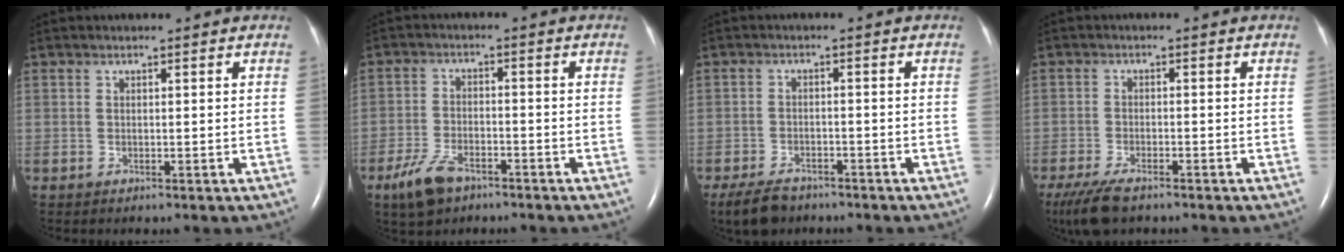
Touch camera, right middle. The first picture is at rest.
{"total": 6.1, "force": [-4.2, 2.8, 3.5], "torque": [-0.082, -0.005, -0.073]}
{"total": 5.6, "force": [-4.5, 2.5, 2.3], "torque": [-0.048, -0.008, -0.076]}
{"total": 7.4, "force": [-5.6, 2.2, 4.4], "torque": [-0.086, -0.017, -0.097]}